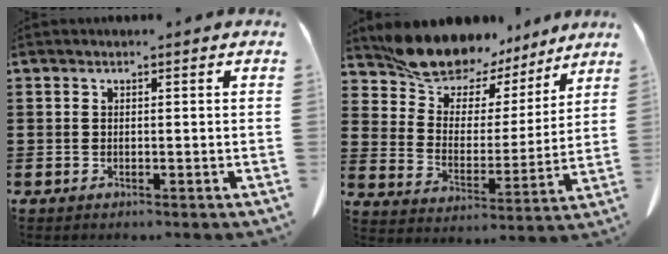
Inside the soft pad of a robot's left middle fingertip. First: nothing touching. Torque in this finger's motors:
{"motor_torque": [0.61, 0.53, 0.40, 0.08]}